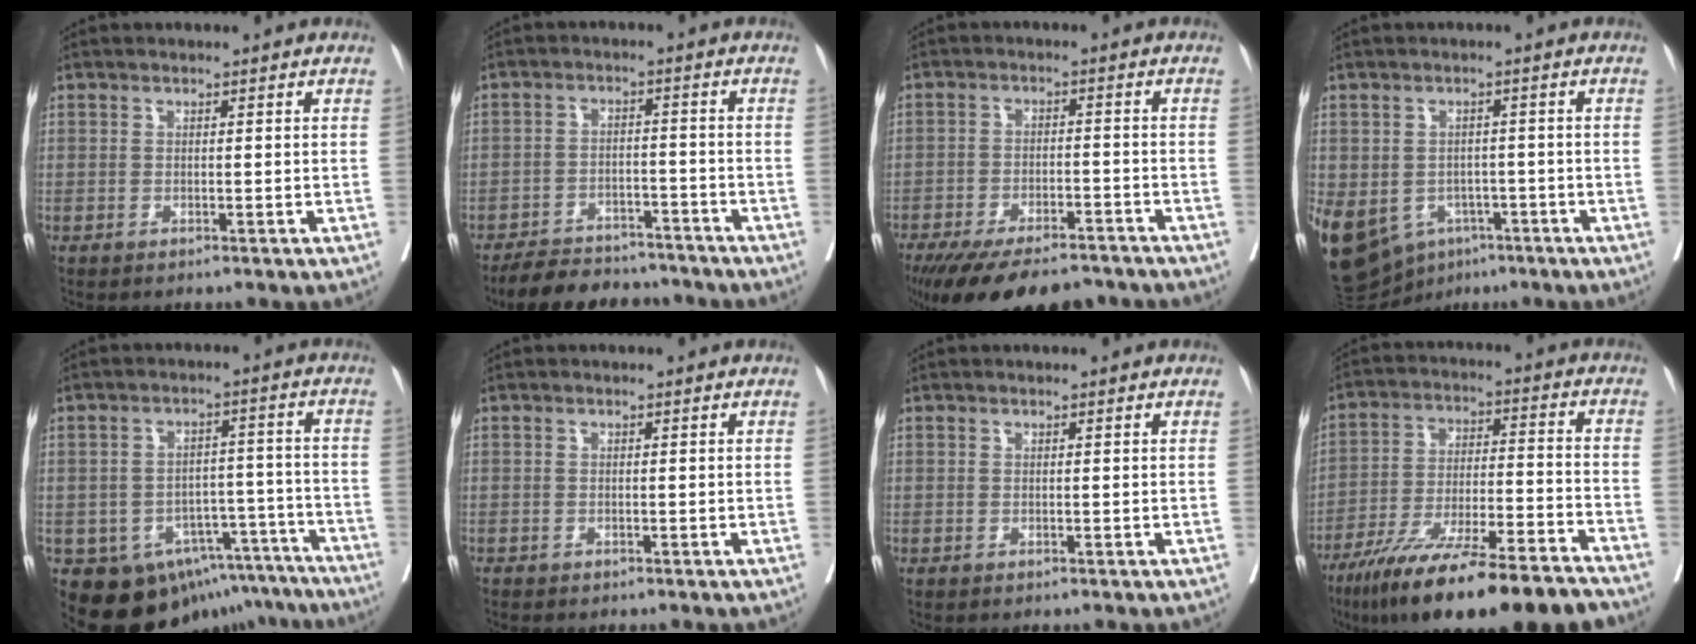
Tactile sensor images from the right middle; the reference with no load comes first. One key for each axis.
{"total": 10.8, "fx": -9.8, "fy": 3.6, "fz": 2.8, "tx": -0.040, "ty": 0.003, "tz": -0.140}
{"total": 17.1, "fx": -13.8, "fy": 5.6, "fz": 8.3, "tx": -0.164, "ty": -0.022, "tz": -0.199}
{"total": 21.2, "fx": -9.2, "fy": 16.3, "fz": 9.9, "tx": -0.307, "ty": -0.012, "tz": -0.124}
{"total": 15.3, "fx": -10.9, "fy": 9.5, "fz": 4.8, "tx": -0.049, "ty": 0.053, "tz": -0.128}
{"total": 0.6, "fx": -0.5, "fy": 0.3, "fz": 0.0, "tx": -0.009, "ty": 0.000, "tz": -0.012}
{"total": 0.0}
{"total": 22.1, "fx": -17.4, "fy": 2.1, "fz": 13.5, "tx": -0.189, "ty": -0.019, "tz": -0.285}